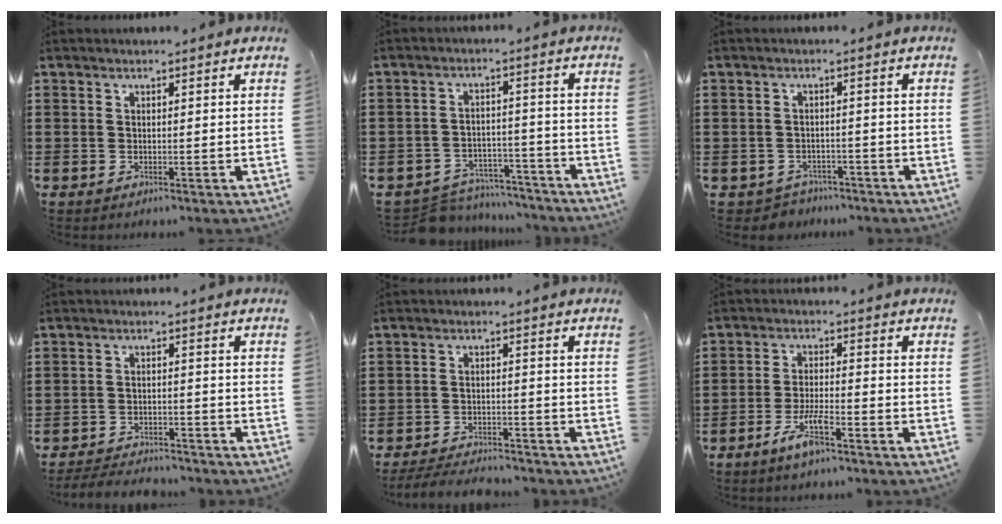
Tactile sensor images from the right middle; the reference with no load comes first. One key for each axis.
{"total": 5.6, "fx": -5.6, "fy": 0.8, "fz": 0.2, "tx": -0.010, "ty": 0.012, "tz": -0.115}
{"total": 2.2, "fx": -2.1, "fy": 0.7, "fz": -0.3, "tx": -0.005, "ty": 0.001, "tz": -0.048}
{"total": 3.5, "fx": -3.5, "fy": 0.6, "fz": 0.3, "tx": -0.008, "ty": 0.003, "tz": -0.074}
{"total": 4.0, "fx": -3.9, "fy": 0.5, "fz": 0.8, "tx": -0.020, "ty": 0.000, "tz": -0.081}
{"total": 5.4, "fx": -3.3, "fy": 1.0, "fz": 4.2, "tx": -0.088, "ty": -0.003, "tz": -0.063}